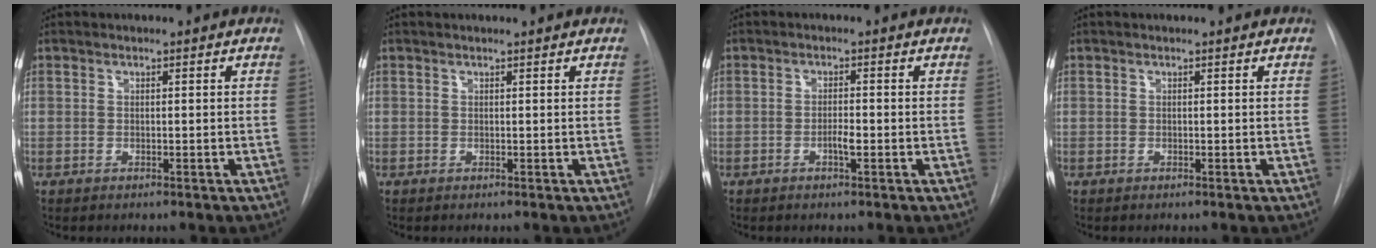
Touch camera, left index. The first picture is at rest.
{"total": 1.7, "force": [1.6, -0.1, 0.2], "torque": [-0.010, 0.011, 0.019]}
{"total": 1.6, "force": [-0.6, 0.2, 1.5], "torque": [-0.027, 0.000, -0.012]}
{"total": 0.0}